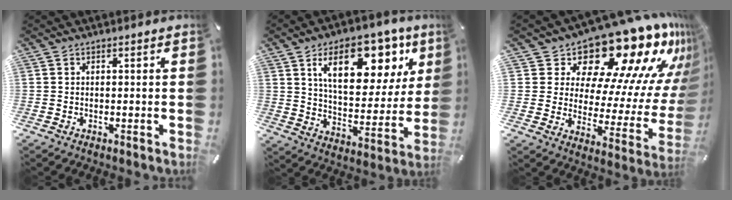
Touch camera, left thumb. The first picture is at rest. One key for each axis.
{"total": 18.6, "fx": 9.8, "fy": 10.0, "fz": 12.2, "tx": -0.181, "ty": -0.037, "tz": 0.162}
{"total": 21.1, "fx": 16.5, "fy": 8.8, "fz": 9.8, "tx": -0.115, "ty": -0.151, "tz": 0.275}